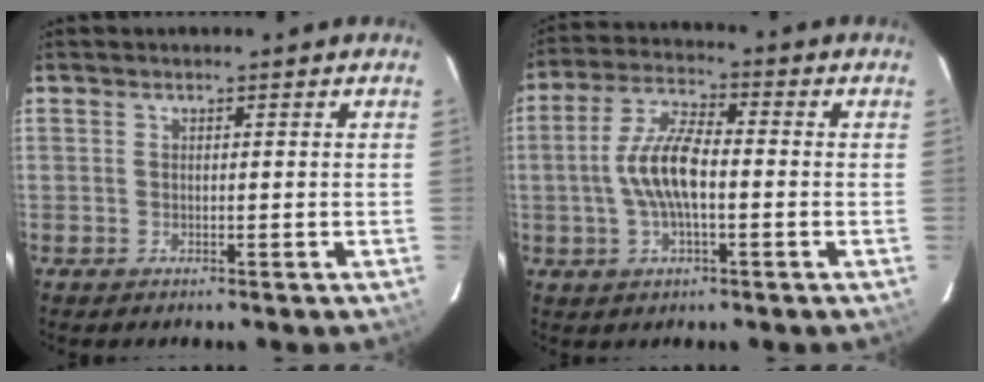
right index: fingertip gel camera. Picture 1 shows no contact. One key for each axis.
{"total": 9.1, "fx": -1.4, "fy": 3.0, "fz": 8.5, "tx": -0.175, "ty": 0.009, "tz": -0.029}